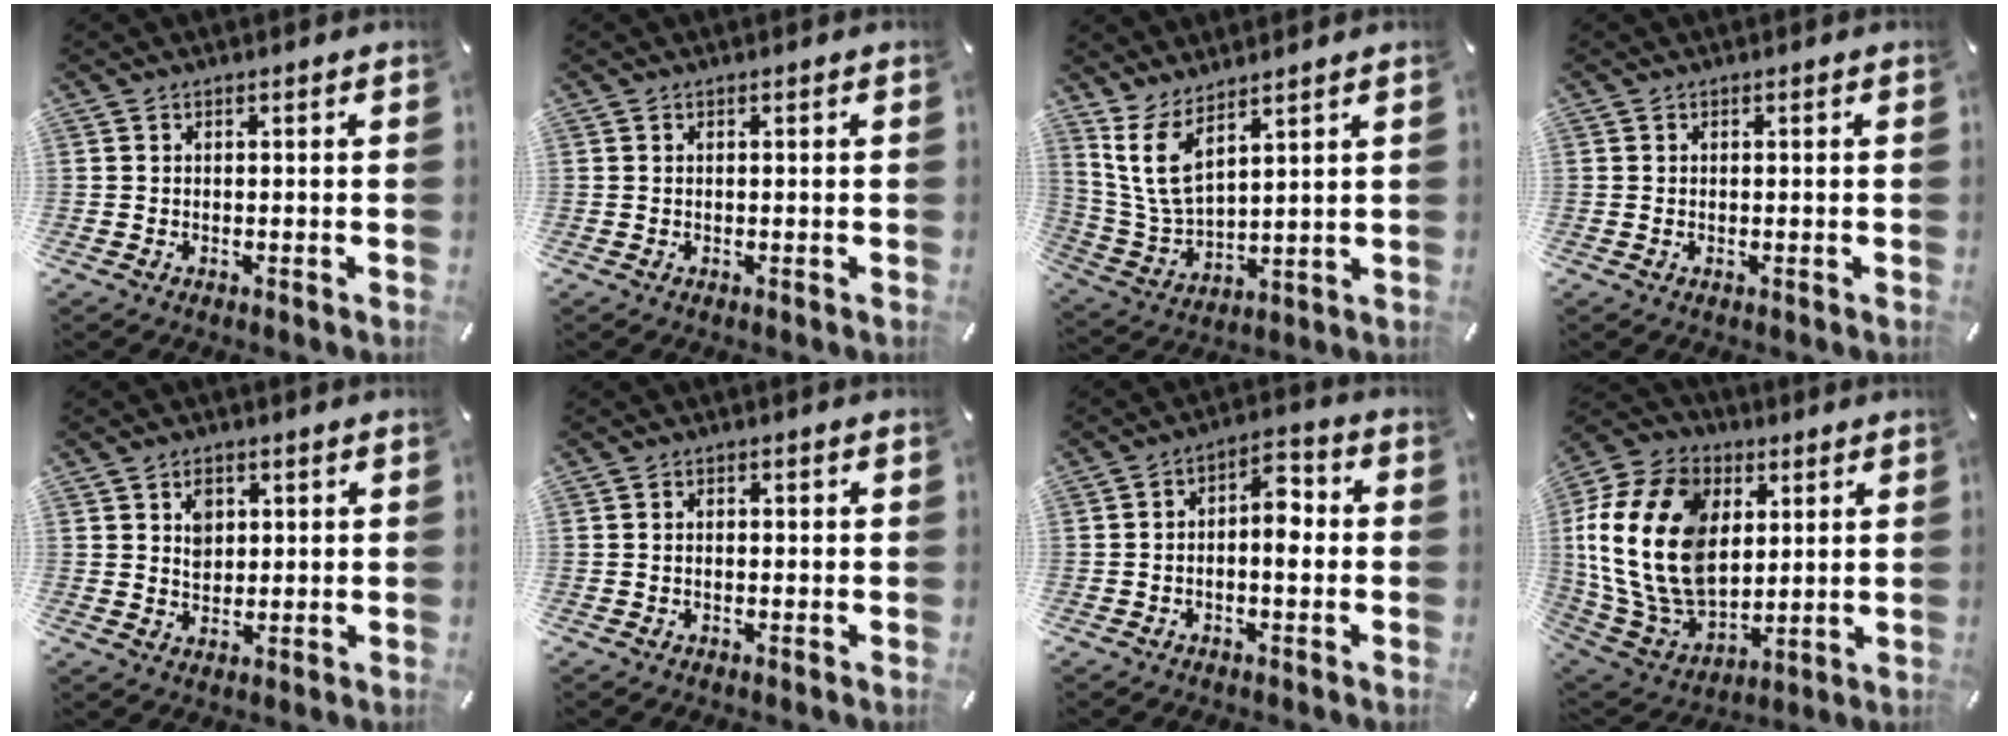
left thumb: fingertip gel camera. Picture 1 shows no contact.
{"total": 0.0}
{"total": 9.5, "force": [6.3, 3.9, 5.9], "torque": [-0.152, -0.030, 0.117]}
{"total": 0.0}
{"total": 4.1, "force": [1.4, 3.5, 1.7], "torque": [-0.018, -0.002, 0.019]}
{"total": 1.3, "force": [-0.2, 0.9, 0.9], "torque": [-0.018, 0.004, -0.006]}
{"total": 6.4, "force": [-1.2, 3.6, 5.1], "torque": [-0.072, 0.011, -0.025]}
{"total": 22.7, "force": [4.5, 16.6, 14.9], "torque": [-0.332, -0.018, 0.081]}